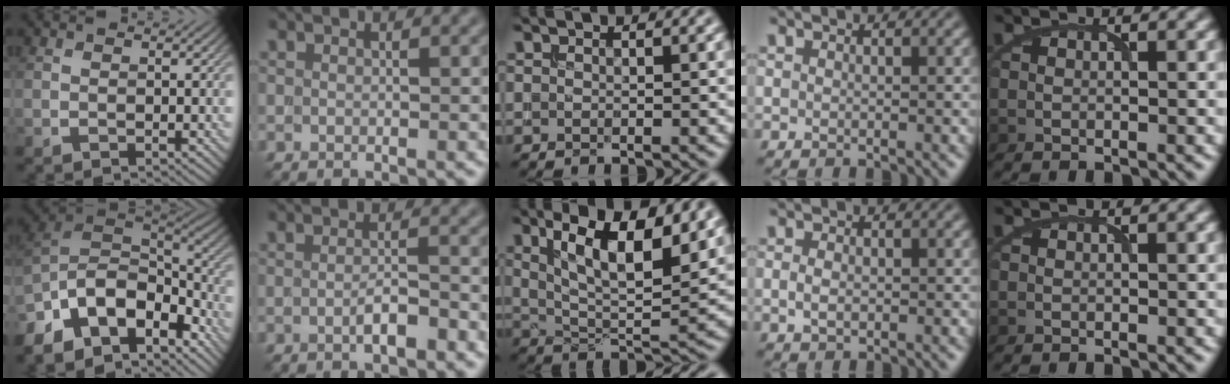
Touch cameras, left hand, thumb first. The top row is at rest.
{"thumb": {"total": 14.3, "force": [-8.7, 7.3, 8.6], "torque": [-0.225, -0.023, -0.140]}, "index": {"total": 2.2, "force": [-0.8, 0.5, 2.0], "torque": [-0.034, 0.005, -0.015]}, "middle": {"total": 9.5, "force": [4.2, 3.4, 7.8], "torque": [-0.128, 0.001, 0.074]}, "ring": {"total": 1.4, "force": [-0.1, 1.0, 1.1], "torque": [-0.025, -0.002, -0.001]}}